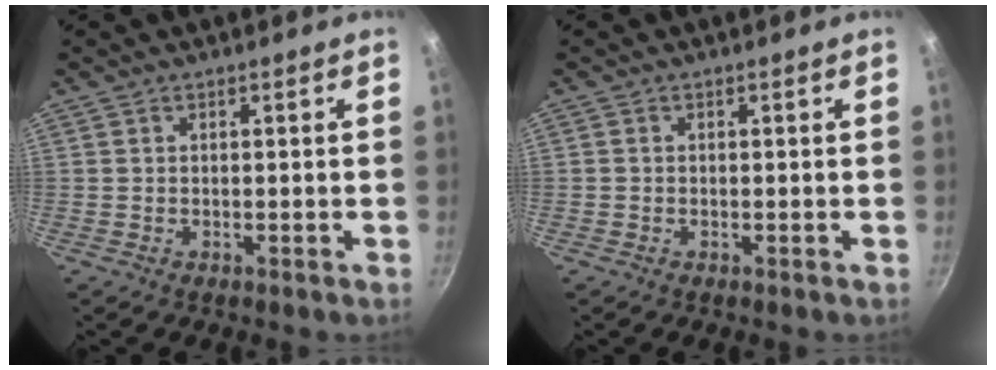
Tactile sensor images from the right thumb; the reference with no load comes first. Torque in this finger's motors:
{"motor_torque": [0.42, 0.24, -0.25, 0.18, 0.01]}